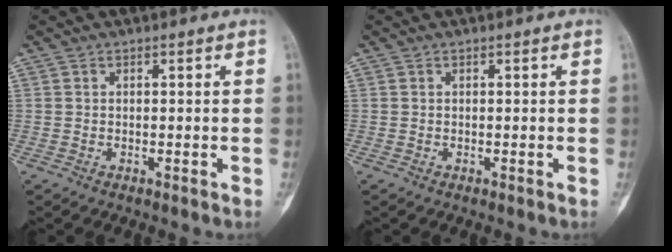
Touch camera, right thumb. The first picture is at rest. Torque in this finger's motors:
{"motor_torque": [0.38, 0.33, 0.05, -0.01, 0.00]}